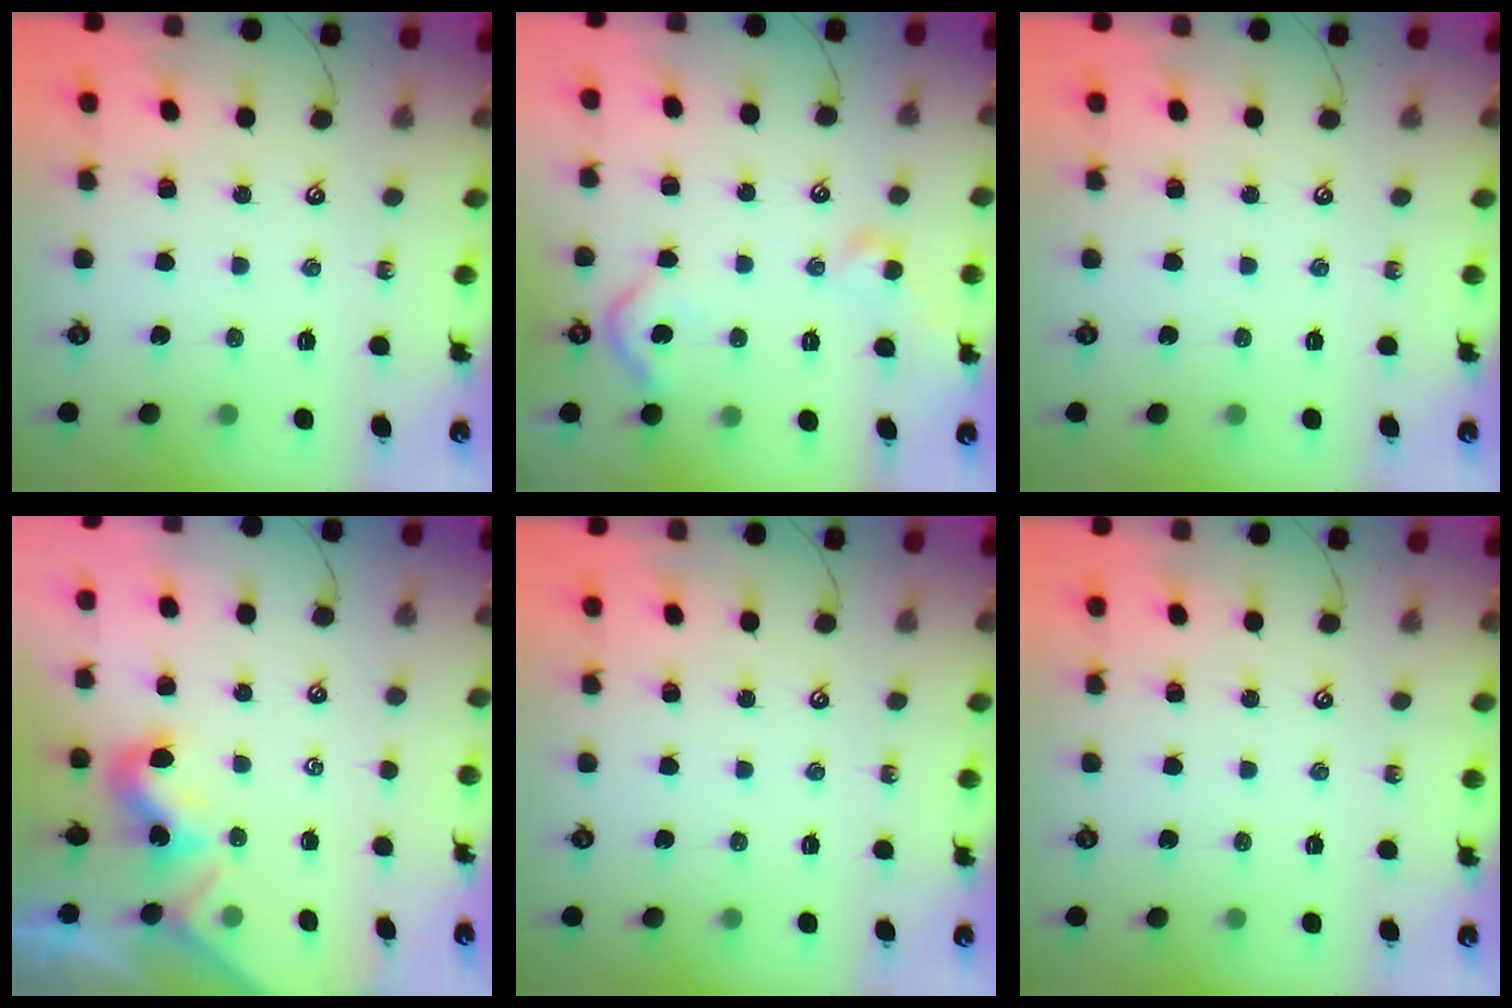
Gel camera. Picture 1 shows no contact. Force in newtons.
{"total": 5.6, "press": 5.6, "slide": 0.5}
{"total": 0.0}
{"total": 1.7, "press": 1.6, "slide": 0.4}
{"total": 0.0}
{"total": 0.0}